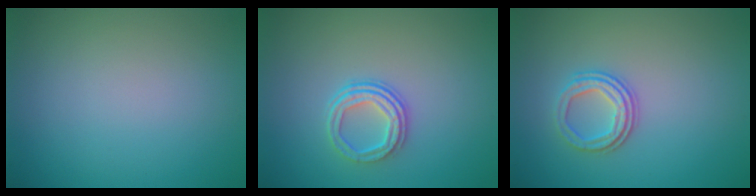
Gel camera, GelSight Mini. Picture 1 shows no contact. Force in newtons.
{"total": 3.0, "press": 2.3, "slide": 1.9}
{"total": 2.7, "press": 2.3, "slide": 1.4}